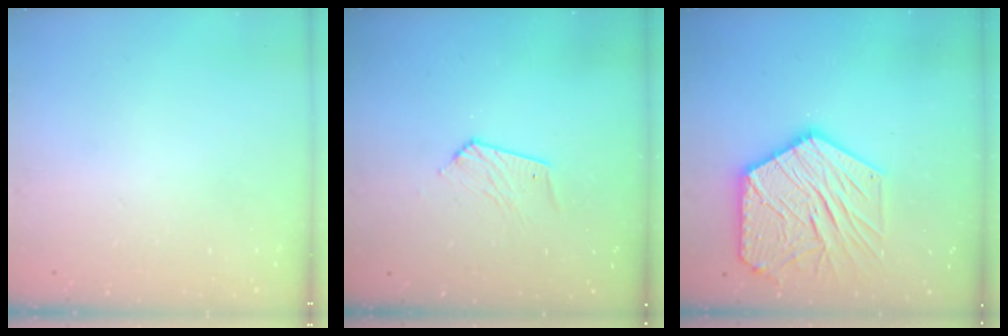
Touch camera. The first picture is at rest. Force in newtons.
{"total": 6.5, "press": 6.5, "slide": 0.3}
{"total": 18.9, "press": 18.8, "slide": 1.8}